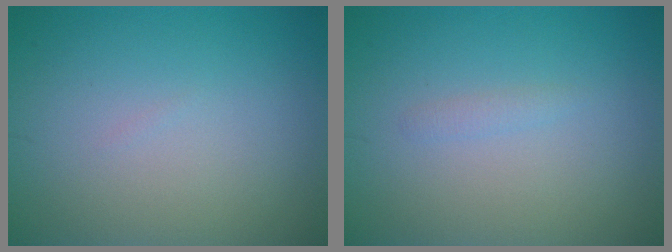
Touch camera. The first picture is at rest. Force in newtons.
{"total": 0.6, "press": 0.6, "slide": 0.1}